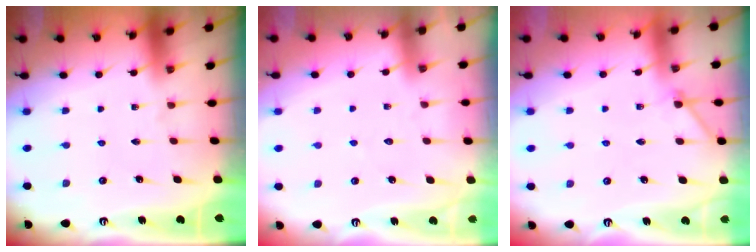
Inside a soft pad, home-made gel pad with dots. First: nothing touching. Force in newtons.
{"total": 2.8, "press": 2.8, "slide": 0.3}
{"total": 3.7, "press": 3.7, "slide": 0.5}